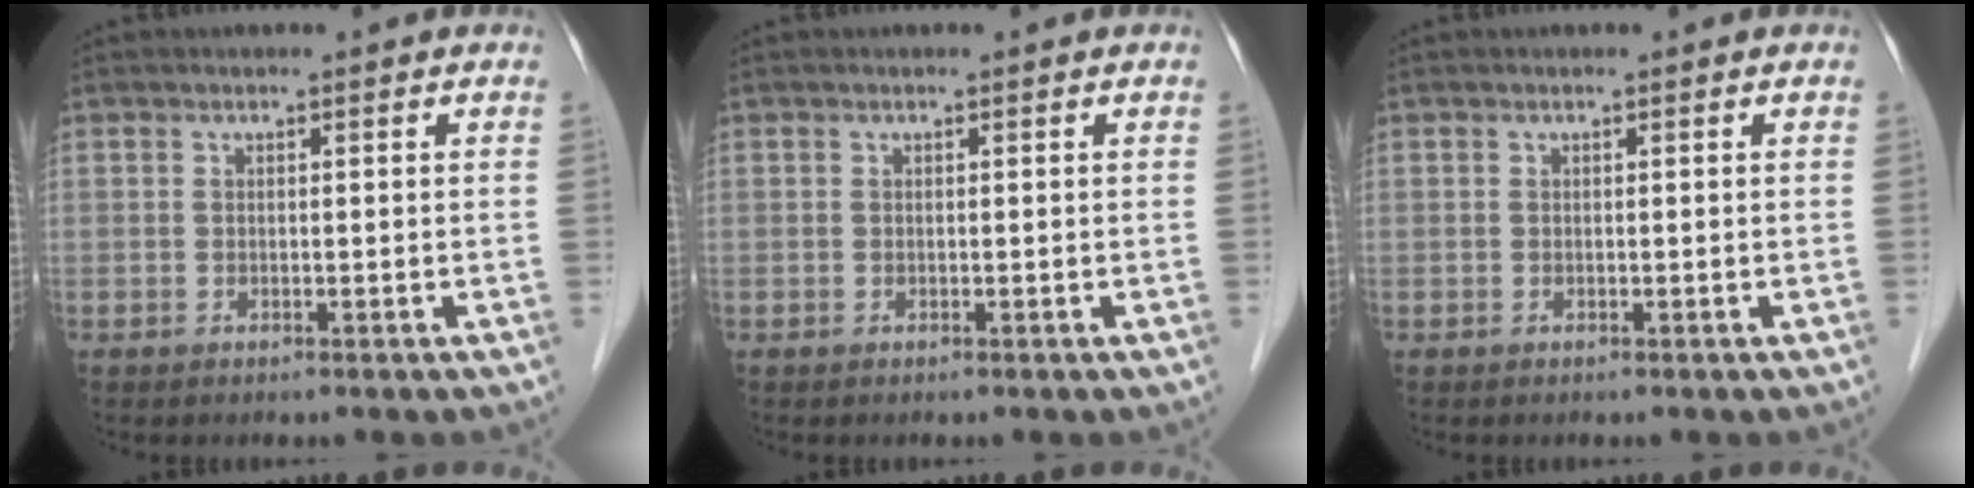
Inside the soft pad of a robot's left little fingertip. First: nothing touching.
{"total": 0.0}
{"total": 0.0}